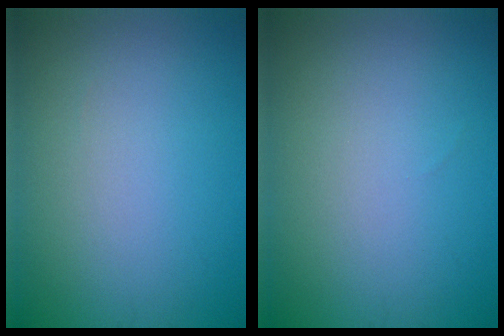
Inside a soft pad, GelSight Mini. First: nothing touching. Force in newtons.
{"total": 0.0}